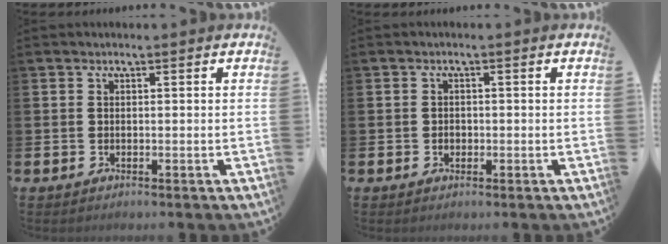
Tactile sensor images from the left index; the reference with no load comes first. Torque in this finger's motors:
{"motor_torque": [0.03, 0.02, 0.00, 0.01]}